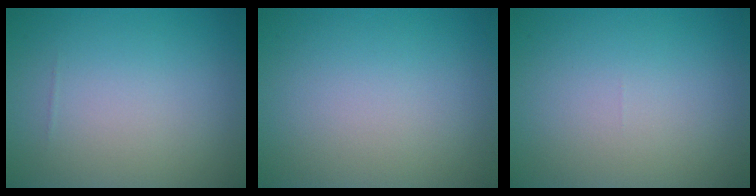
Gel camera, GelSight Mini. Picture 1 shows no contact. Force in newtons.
{"total": 0.0}
{"total": 0.0}